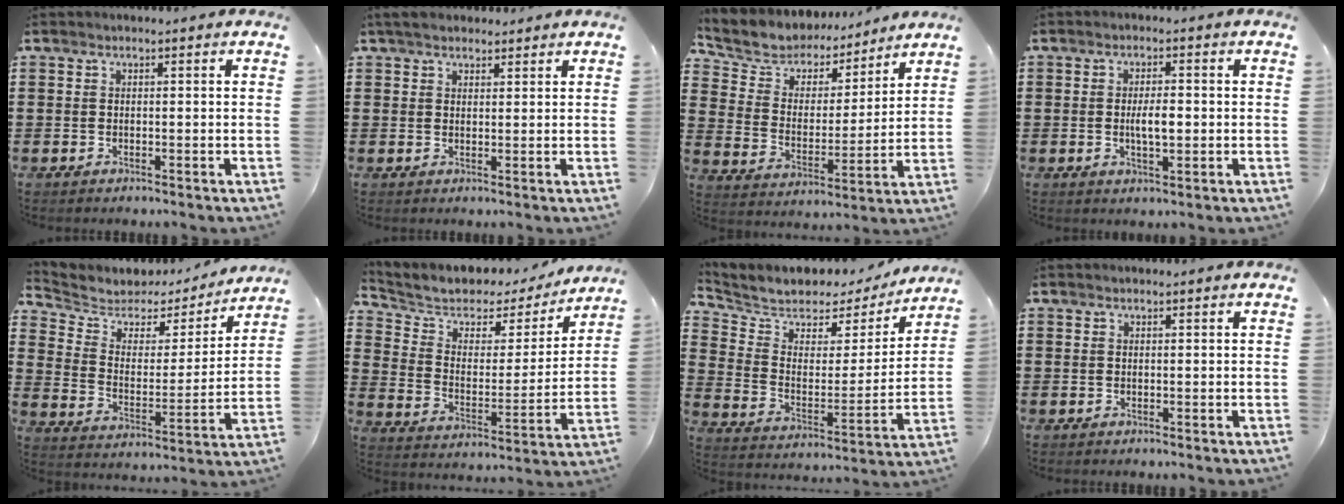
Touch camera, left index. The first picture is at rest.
{"total": 2.5, "force": [2.1, 1.0, 0.7], "torque": [-0.021, 0.005, 0.041]}
{"total": 6.3, "force": [5.7, 2.6, 0.0], "torque": [-0.045, -0.039, 0.100]}
{"total": 3.9, "force": [-0.2, 1.2, 3.7], "torque": [-0.060, -0.003, -0.007]}
{"total": 4.5, "force": [3.6, 2.6, 0.6], "torque": [-0.046, -0.026, 0.057]}
{"total": 4.7, "force": [3.8, 2.6, 0.9], "torque": [-0.052, -0.029, 0.058]}
{"total": 5.4, "force": [4.8, 2.3, 0.5], "torque": [-0.051, -0.040, 0.078]}
{"total": 0.0}